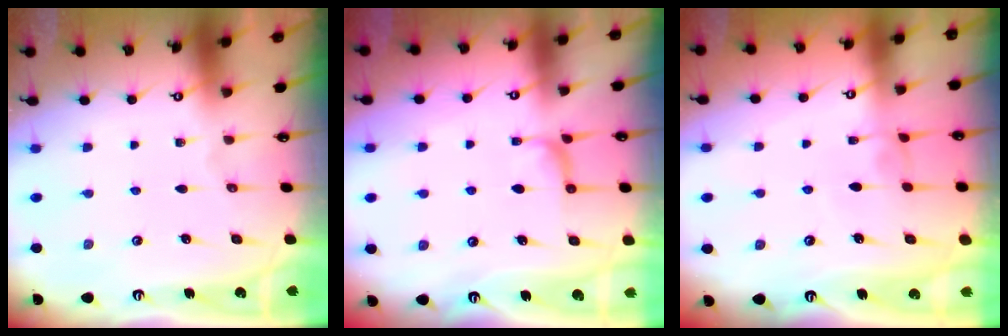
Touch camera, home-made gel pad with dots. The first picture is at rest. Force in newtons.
{"total": 2.9, "press": 2.7, "slide": 0.9}
{"total": 1.8, "press": 1.7, "slide": 0.5}